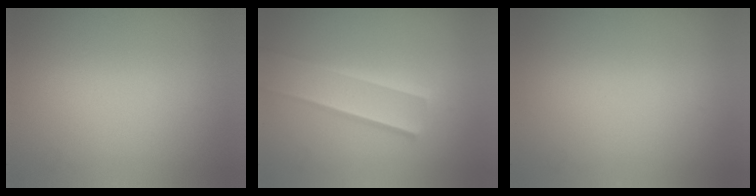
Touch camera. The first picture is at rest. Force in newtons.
{"total": 1.7}
{"total": 0.0}